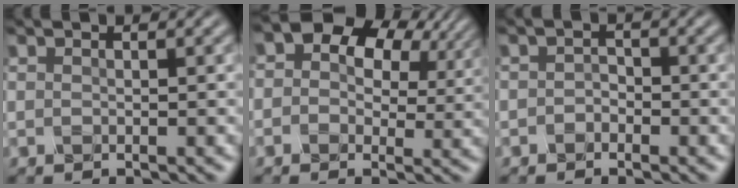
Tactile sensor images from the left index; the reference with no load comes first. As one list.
[{"total": 11.5, "force": [4.9, 8.0, 6.7], "torque": [-0.107, 0.039, 0.050]}, {"total": 1.2, "force": [-0.9, 0.8, 0.3], "torque": [-0.003, 0.000, -0.023]}]